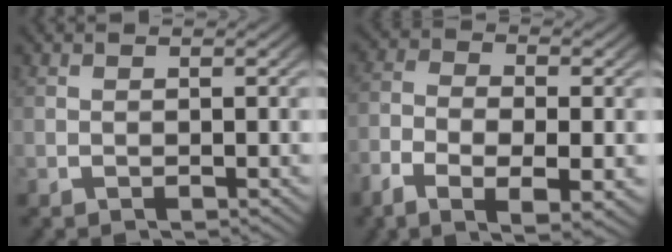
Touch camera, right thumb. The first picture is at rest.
{"total": 6.0, "force": [-2.1, 3.0, 4.8], "torque": [-0.101, -0.021, -0.030]}